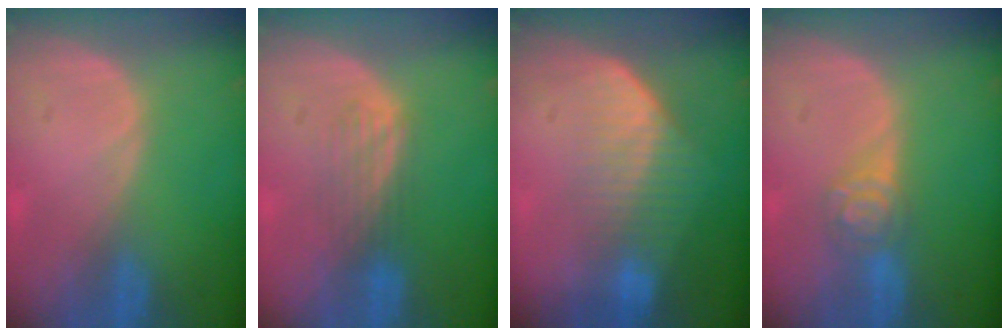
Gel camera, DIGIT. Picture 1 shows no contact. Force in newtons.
{"total": 3.6, "press": 3.2, "slide": 1.7}
{"total": 7.4, "press": 6.4, "slide": 3.8}
{"total": 4.2, "press": 4.1, "slide": 0.6}